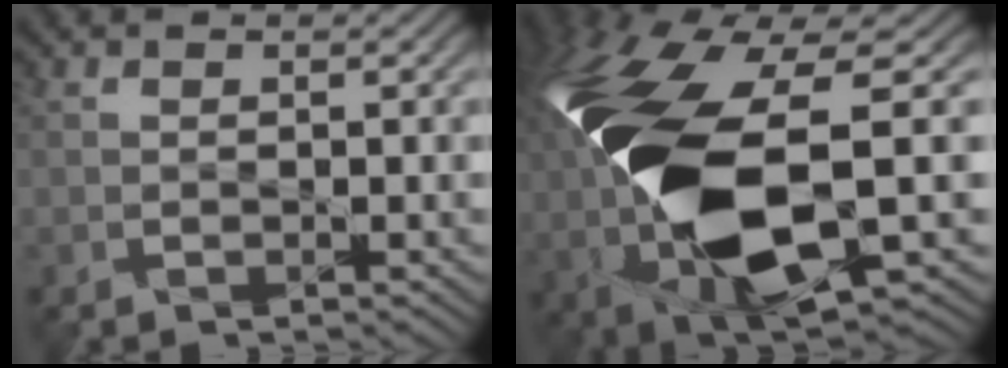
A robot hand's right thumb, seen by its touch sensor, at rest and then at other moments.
{"total": 16.3, "force": [-0.5, 7.4, 14.5], "torque": [-0.338, -0.007, 0.000]}